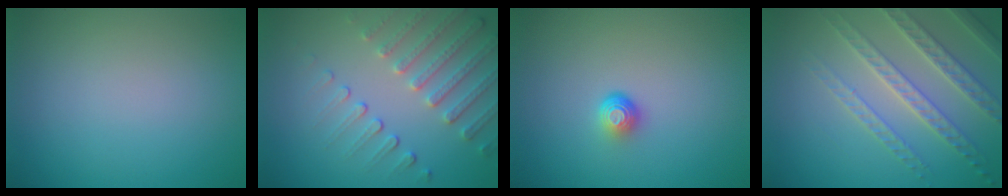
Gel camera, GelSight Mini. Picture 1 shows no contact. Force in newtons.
{"total": 4.5, "press": 3.5, "slide": 2.8}
{"total": 1.7, "press": 1.1, "slide": 1.3}
{"total": 4.1, "press": 4.0, "slide": 0.8}